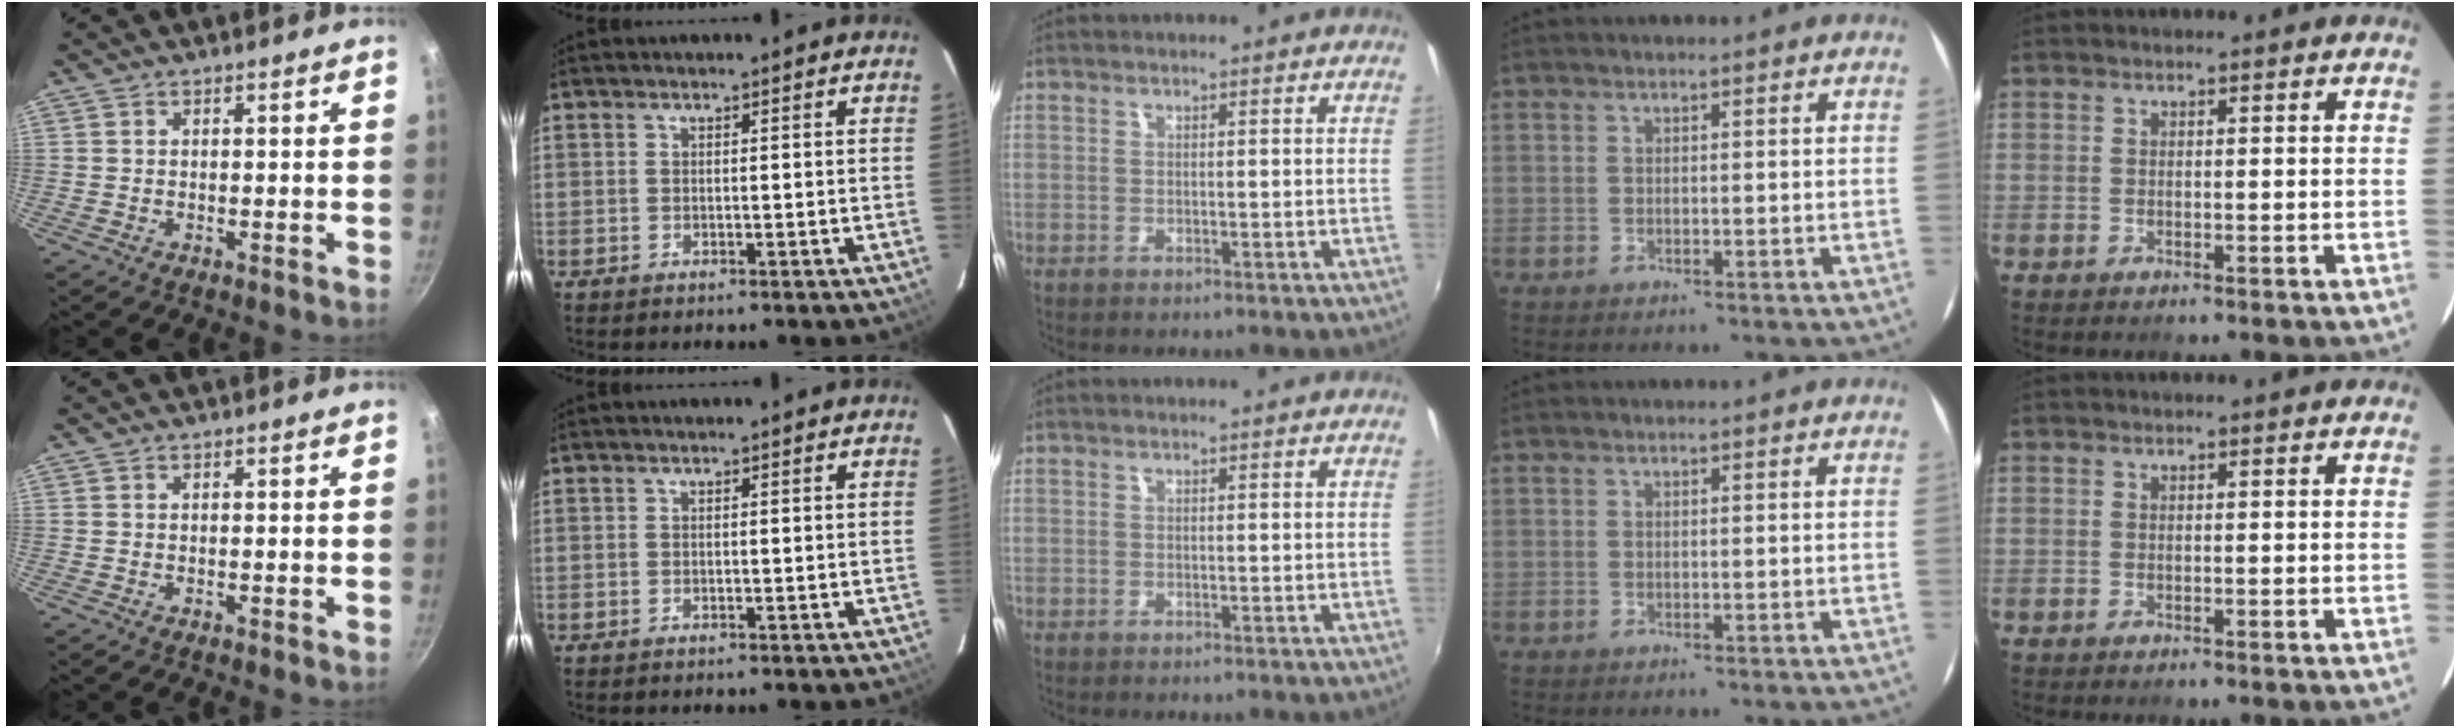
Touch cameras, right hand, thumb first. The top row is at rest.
{}